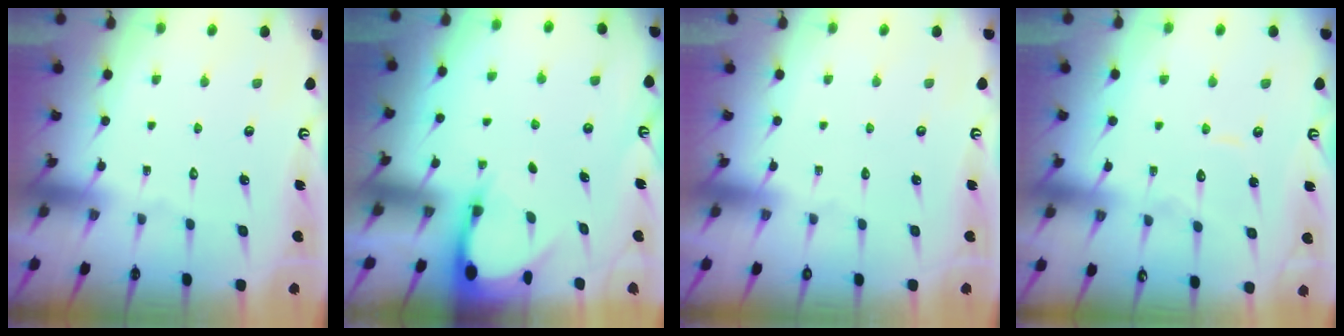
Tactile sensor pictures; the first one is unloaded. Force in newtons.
{"total": 3.4, "press": 3.4, "slide": 0.2}
{"total": 0.0}
{"total": 6.7, "press": 6.7, "slide": 0.6}